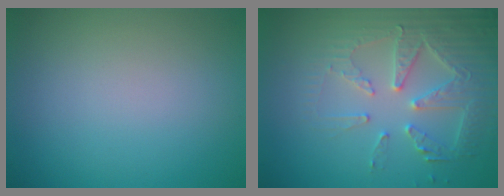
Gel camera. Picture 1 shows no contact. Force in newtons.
{"total": 4.5, "press": 4.5, "slide": 0.3}